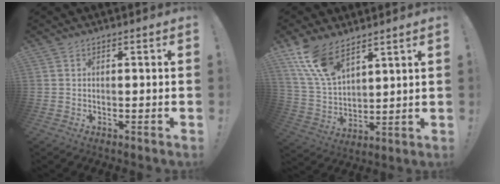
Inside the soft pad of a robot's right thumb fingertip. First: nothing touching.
{"total": 13.3, "force": [9.6, 5.9, 7.1], "torque": [-0.157, -0.049, 0.185]}